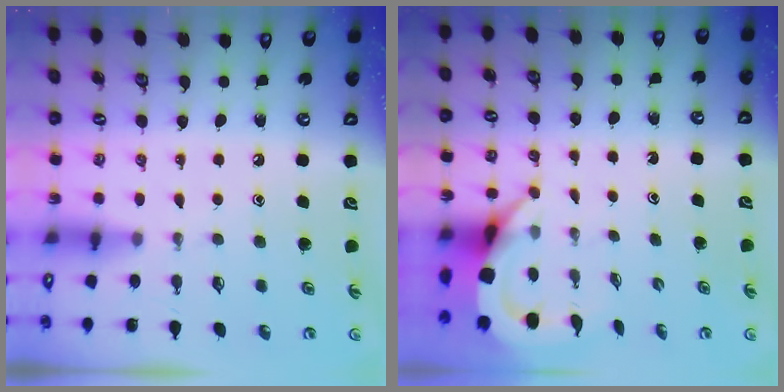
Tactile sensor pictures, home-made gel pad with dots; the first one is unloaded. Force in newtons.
{"total": 4.8, "press": 4.8, "slide": 0.5}